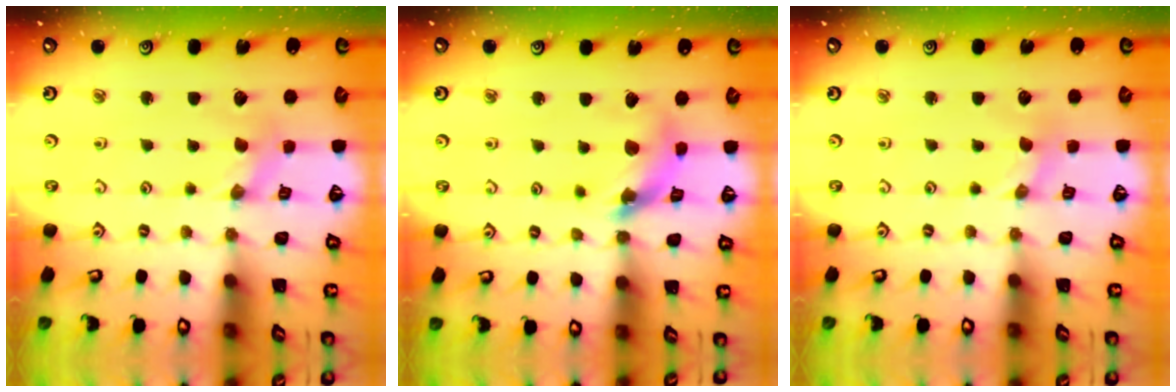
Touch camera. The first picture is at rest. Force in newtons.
{"total": 10.7, "press": 10.6, "slide": 1.3}
{"total": 0.0}